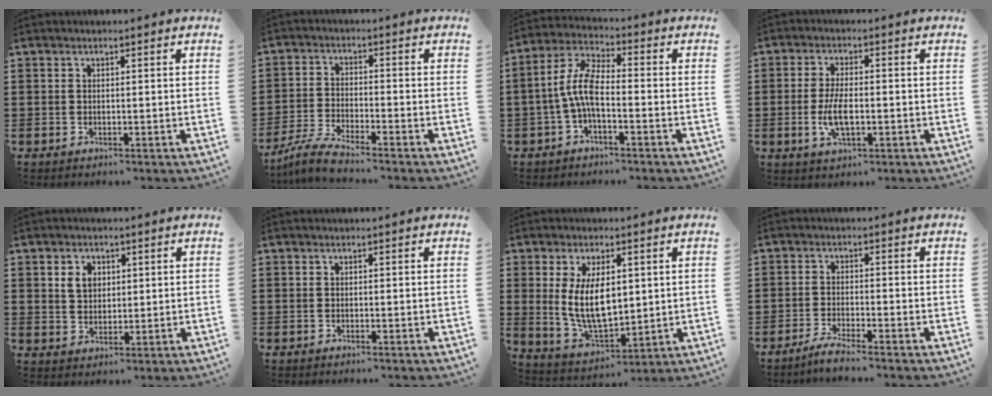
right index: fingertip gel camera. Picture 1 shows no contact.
{"total": 4.6, "force": [-4.3, -0.3, 1.8], "torque": [-0.052, -0.014, -0.086]}
{"total": 7.0, "force": [-1.7, 2.5, 6.3], "torque": [-0.148, -0.004, -0.037]}
{"total": 5.5, "force": [-1.1, 2.3, 4.9], "torque": [-0.105, -0.002, -0.024]}
{"total": 3.5, "force": [1.2, 2.7, 1.9], "torque": [-0.047, 0.012, 0.020]}
{"total": 0.0}
{"total": 9.4, "force": [1.4, 4.7, 8.0], "torque": [-0.168, 0.000, 0.021]}
{"total": 2.6, "force": [-2.4, -0.5, 1.1], "torque": [-0.026, -0.001, -0.048]}